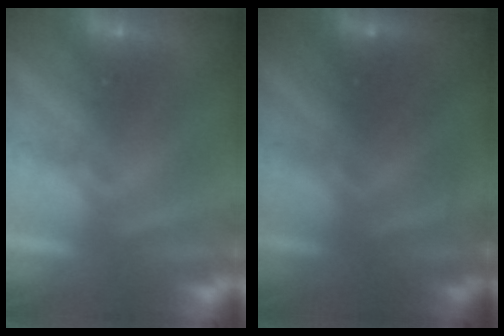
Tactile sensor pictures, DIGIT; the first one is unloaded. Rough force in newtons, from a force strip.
{"total": 1.7}